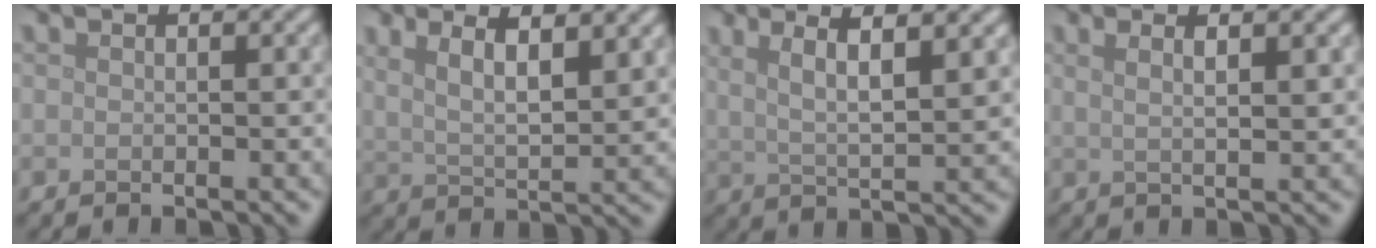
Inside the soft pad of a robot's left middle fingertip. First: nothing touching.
{"total": 5.5, "force": [2.8, 1.7, 4.4], "torque": [-0.077, 0.002, 0.044]}
{"total": 5.9, "force": [2.8, 1.2, 5.1], "torque": [-0.084, 0.003, 0.051]}
{"total": 4.0, "force": [1.8, 1.3, 3.3], "torque": [-0.029, 0.007, 0.007]}